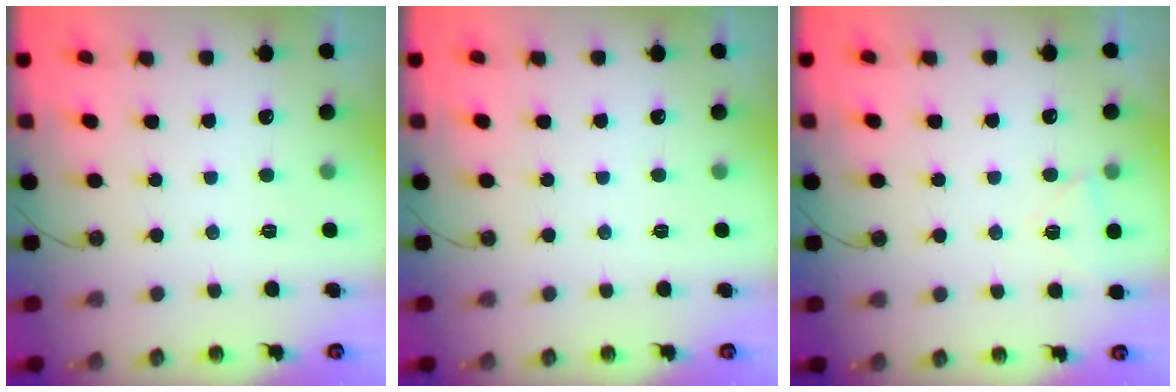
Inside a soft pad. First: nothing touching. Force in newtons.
{"total": 0.0}
{"total": 4.0, "press": 3.9, "slide": 0.4}